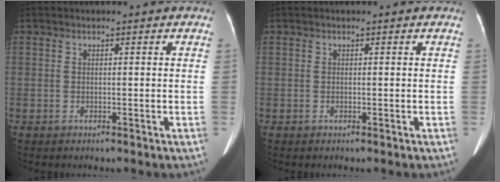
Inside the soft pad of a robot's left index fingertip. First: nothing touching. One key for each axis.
{"total": 0.0}